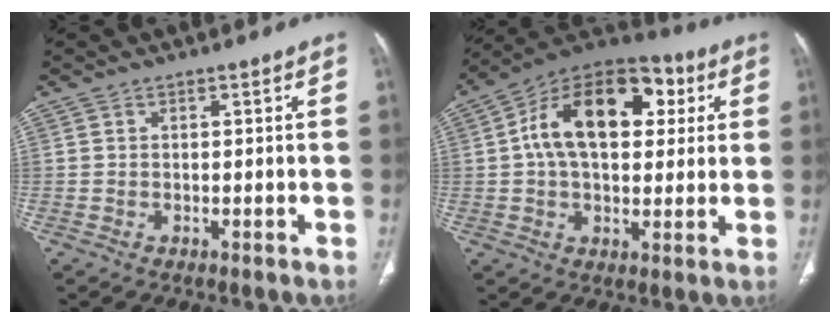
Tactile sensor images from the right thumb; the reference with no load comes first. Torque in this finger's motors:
{"motor_torque": [1.86, 2.99, 1.21, -0.06, 0.19]}